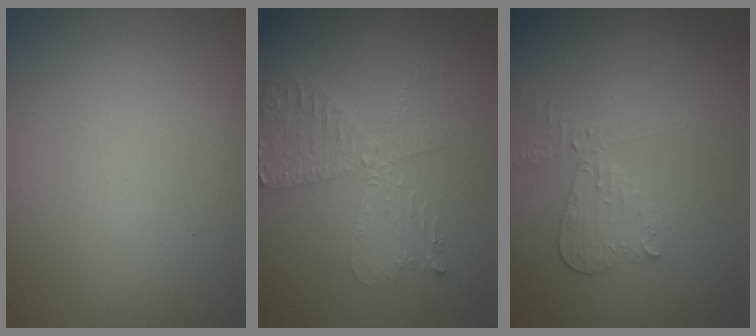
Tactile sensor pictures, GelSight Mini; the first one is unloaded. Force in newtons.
{"total": 4.1, "press": 3.5, "slide": 2.1}
{"total": 2.1, "press": 2.1, "slide": 0.4}